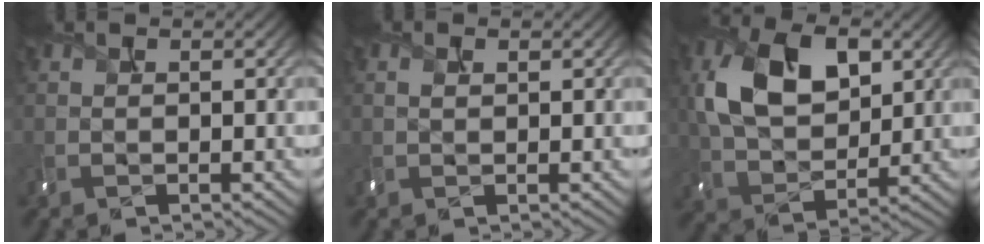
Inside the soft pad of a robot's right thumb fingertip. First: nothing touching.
{"total": 0.7, "force": [0.4, 0.4, 0.4], "torque": [-0.011, 0.003, 0.009]}
{"total": 11.1, "force": [3.4, 7.0, 7.8], "torque": [-0.168, 0.009, 0.062]}